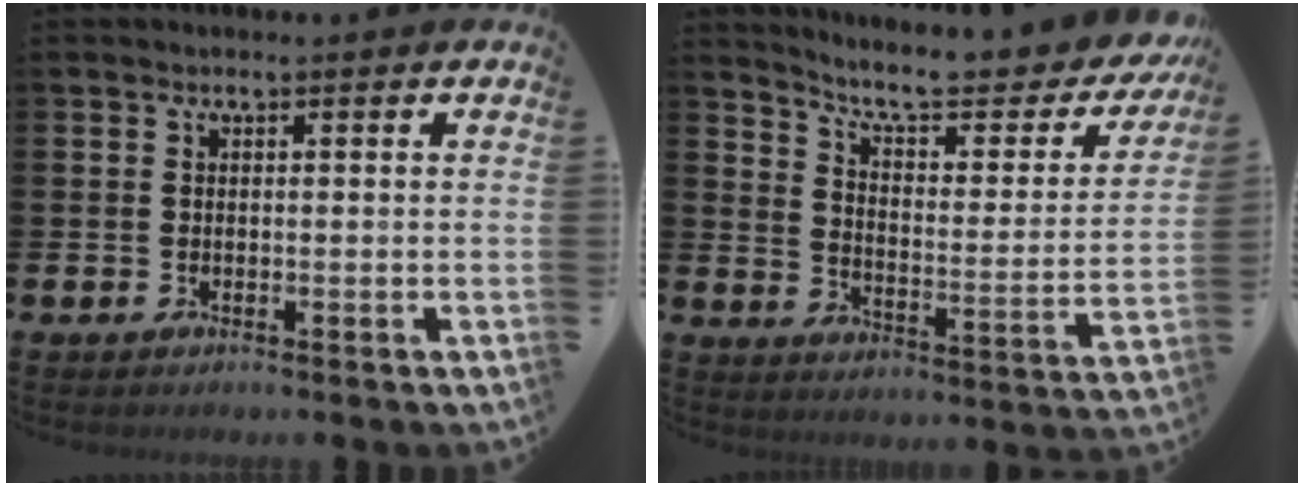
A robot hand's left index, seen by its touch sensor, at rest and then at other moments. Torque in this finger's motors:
{"motor_torque": [0.98, -1.17, 0.25, 0.04]}